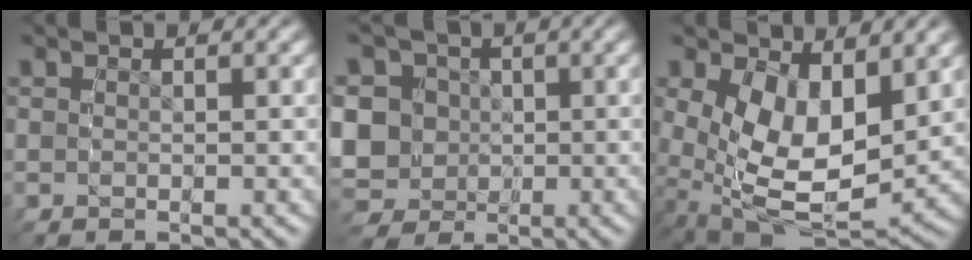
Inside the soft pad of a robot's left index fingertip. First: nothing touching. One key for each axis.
{"total": 12.9, "fx": 0.0, "fy": 11.9, "fz": 4.9, "tx": -0.125, "ty": -0.032, "tz": -0.009}
{"total": 10.2, "fx": -0.9, "fy": 6.9, "fz": 7.5, "tx": -0.152, "ty": -0.058, "tz": 0.007}